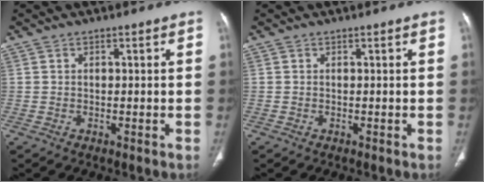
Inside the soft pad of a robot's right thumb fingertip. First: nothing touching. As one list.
[{"total": 0.0}]